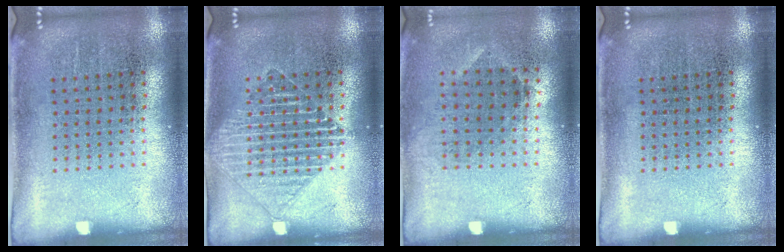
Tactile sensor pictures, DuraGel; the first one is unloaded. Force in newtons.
{"total": 1.5, "press": 1.5, "slide": 0.2}
{"total": 0.8, "press": 0.7, "slide": 0.5}
{"total": 0.0}